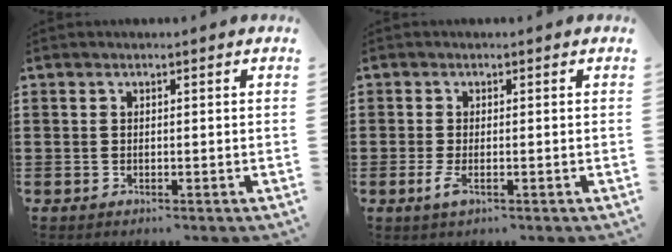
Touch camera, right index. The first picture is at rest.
{"total": 2.3, "force": [-0.9, 0.6, 2.0], "torque": [-0.055, -0.013, -0.021]}